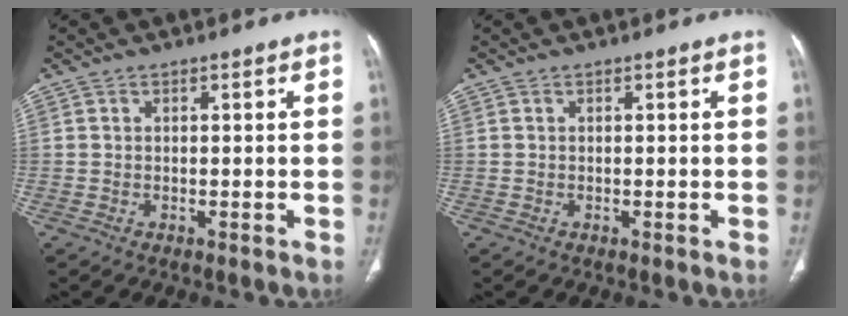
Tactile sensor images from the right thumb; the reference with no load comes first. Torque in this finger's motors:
{"motor_torque": [0.21, 0.07, -0.07, -0.18, 0.03]}